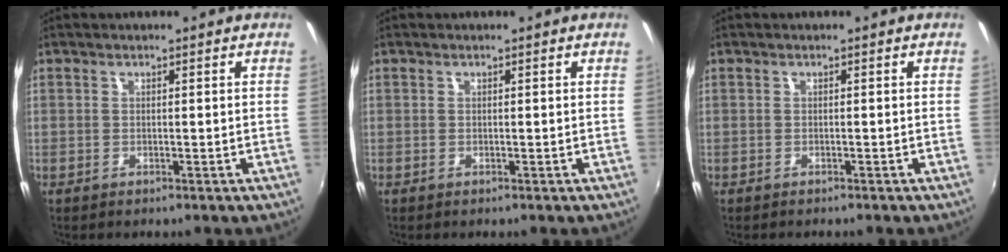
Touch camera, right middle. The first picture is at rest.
{"total": 0.0}
{"total": 0.5, "force": [-0.5, 0.1, 0.1], "torque": [-0.002, -0.003, -0.009]}